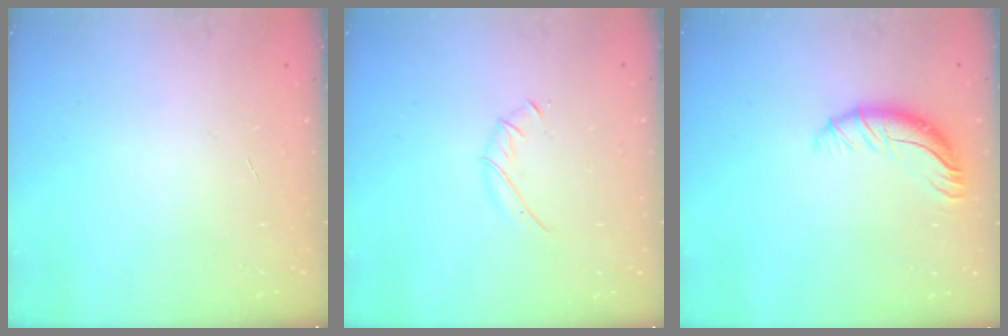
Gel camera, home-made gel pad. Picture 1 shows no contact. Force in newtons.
{"total": 3.7, "press": 3.6, "slide": 1.0}
{"total": 9.3, "press": 9.2, "slide": 1.4}